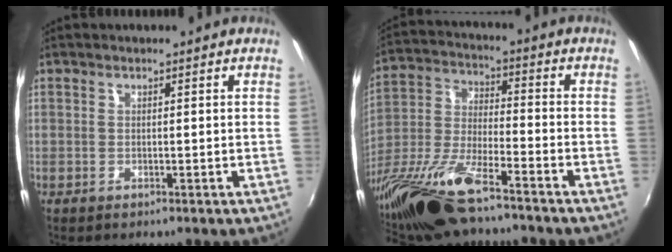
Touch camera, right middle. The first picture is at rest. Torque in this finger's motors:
{"motor_torque": [1.12, -1.02, 0.43, 0.21]}